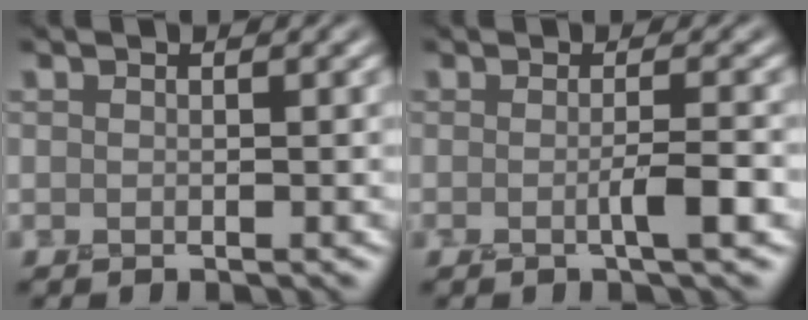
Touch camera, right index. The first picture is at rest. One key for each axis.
{"total": 2.1, "fx": -0.5, "fy": 0.0, "fz": 2.1, "tx": -0.037, "ty": 0.005, "tz": -0.010}